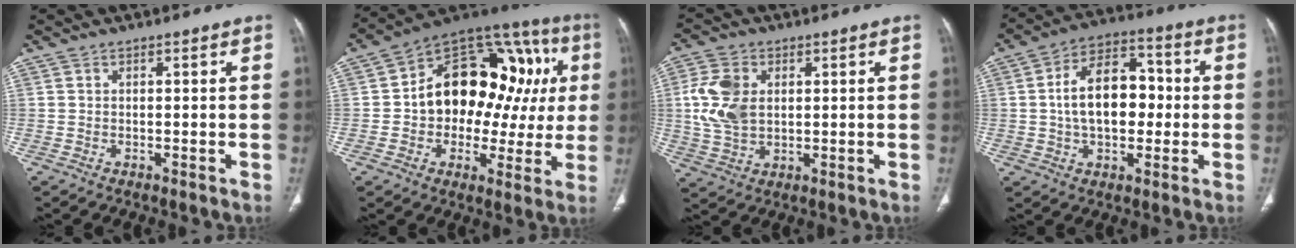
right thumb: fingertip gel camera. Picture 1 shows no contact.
{"total": 25.0, "force": [3.0, 16.2, 18.8], "torque": [-0.208, 0.047, 0.042]}
{"total": 10.0, "force": [1.5, 6.8, 7.1], "torque": [-0.143, -0.003, 0.035]}
{"total": 14.2, "force": [0.1, 8.8, 11.1], "torque": [-0.158, 0.031, -0.003]}